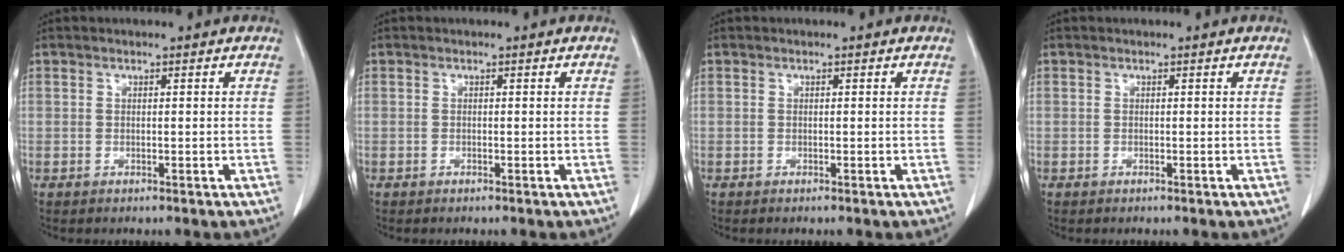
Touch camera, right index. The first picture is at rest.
{"total": 0.0}
{"total": 0.0}
{"total": 0.0}